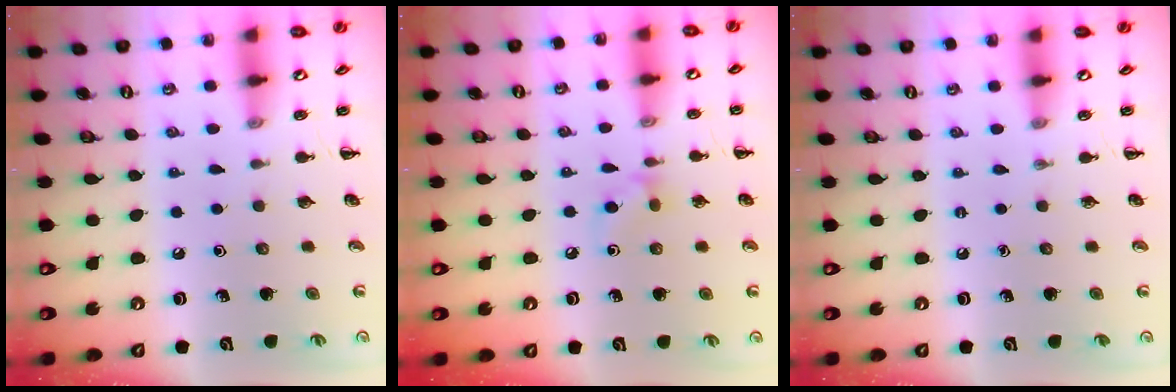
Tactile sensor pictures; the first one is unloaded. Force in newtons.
{"total": 6.1, "press": 5.8, "slide": 2.0}
{"total": 0.0}